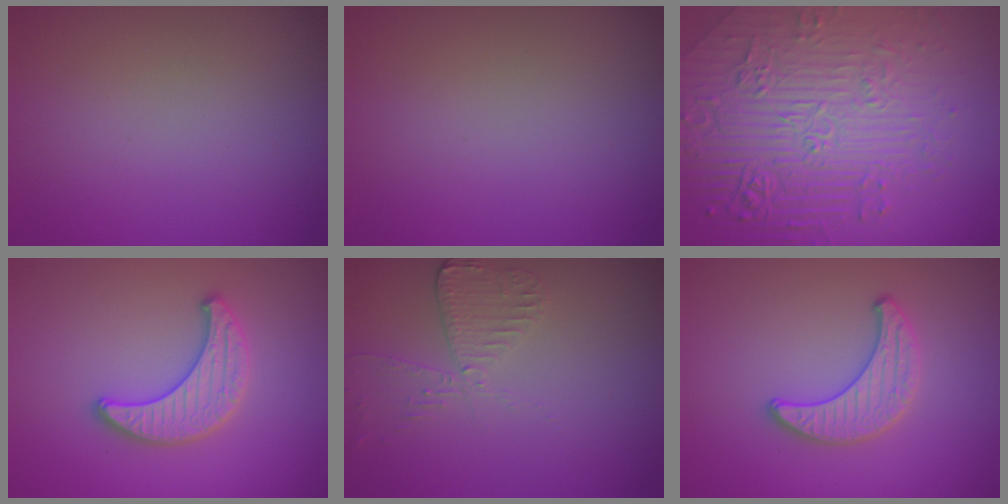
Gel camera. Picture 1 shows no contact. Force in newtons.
{"total": 0.0}
{"total": 8.8, "press": 6.0, "slide": 6.4}
{"total": 3.3, "press": 3.3, "slide": 0.3}
{"total": 2.0, "press": 1.9, "slide": 0.6}
{"total": 2.4, "press": 2.4, "slide": 0.1}